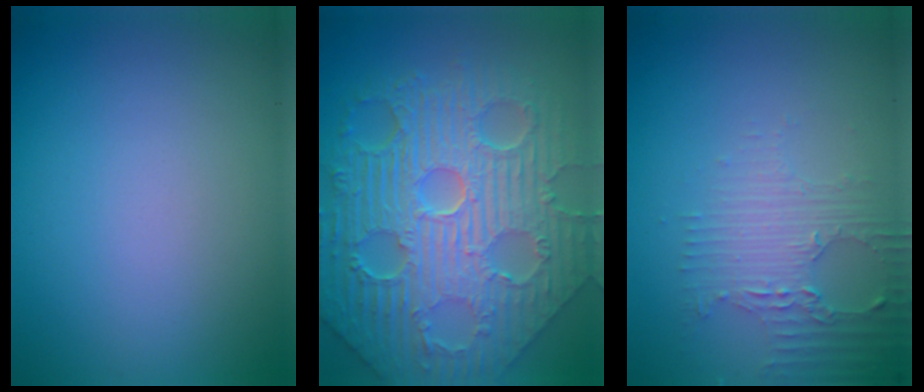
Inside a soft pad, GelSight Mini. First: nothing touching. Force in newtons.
{"total": 12.5, "press": 8.2, "slide": 9.5}
{"total": 3.3, "press": 2.6, "slide": 2.0}